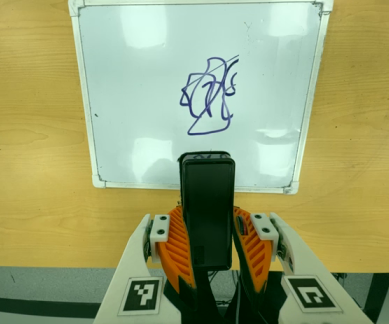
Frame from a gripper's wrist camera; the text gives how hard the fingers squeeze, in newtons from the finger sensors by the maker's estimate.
{"total": 9.3, "left": 8.0, "right": 10.7}